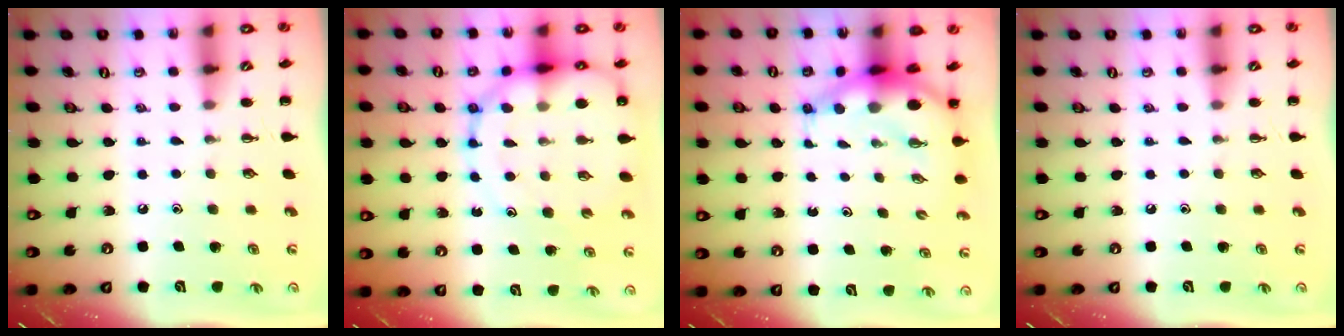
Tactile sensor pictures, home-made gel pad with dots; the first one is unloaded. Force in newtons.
{"total": 15.9, "press": 15.5, "slide": 3.5}
{"total": 5.7, "press": 5.5, "slide": 1.6}
{"total": 0.0}